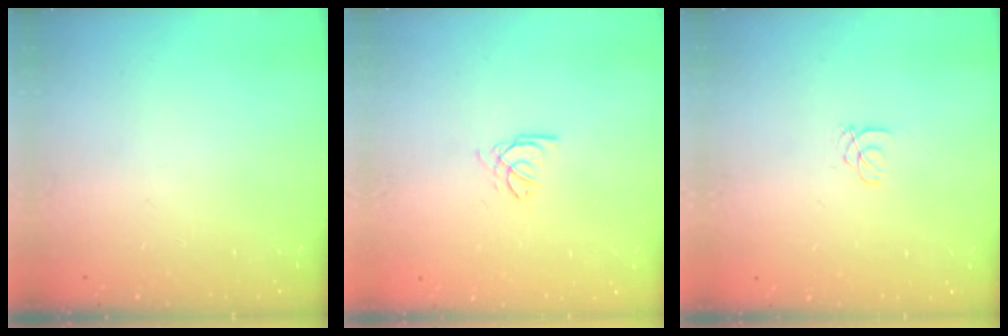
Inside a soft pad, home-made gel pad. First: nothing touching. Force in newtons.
{"total": 2.6, "press": 2.6, "slide": 0.3}
{"total": 1.0, "press": 1.0, "slide": 0.1}